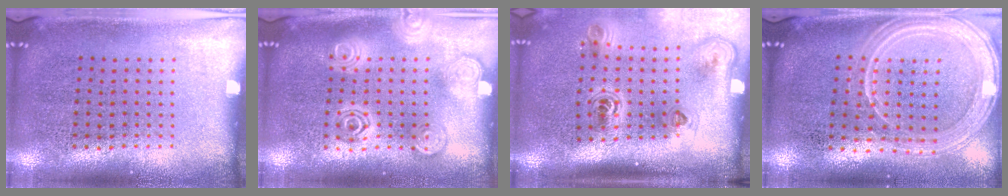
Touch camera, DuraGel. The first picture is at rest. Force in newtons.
{"total": 1.8, "press": 1.8, "slide": 0.2}
{"total": 2.3, "press": 1.5, "slide": 1.8}
{"total": 1.5, "press": 1.4, "slide": 0.3}